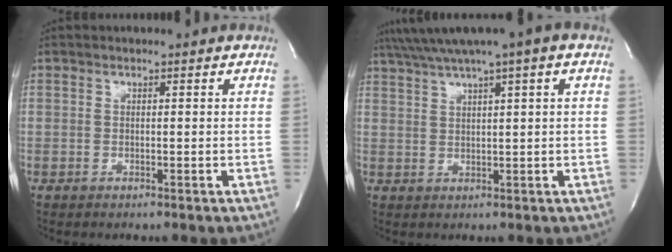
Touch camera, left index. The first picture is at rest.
{"total": 7.9, "force": [5.2, -0.4, 6.0], "torque": [-0.104, 0.034, 0.084]}